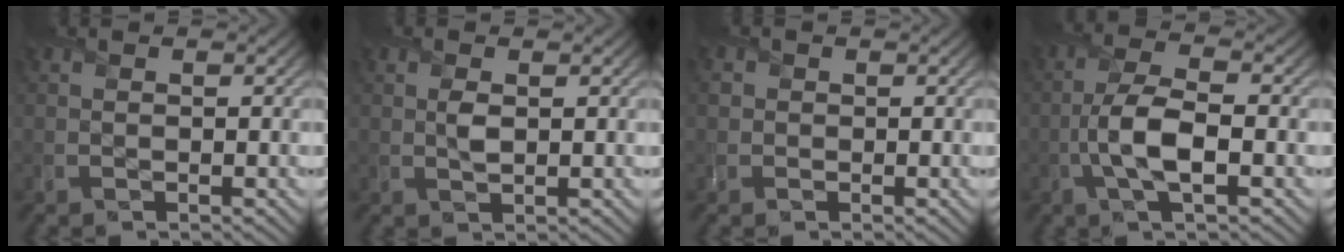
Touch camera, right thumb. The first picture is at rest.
{"total": 1.6, "force": [0.4, 0.7, 1.4], "torque": [-0.032, -0.001, 0.008]}
{"total": 1.1, "force": [0.2, 1.1, 0.0], "torque": [-0.001, -0.002, -0.001]}
{"total": 6.6, "force": [-1.8, 2.4, 5.9], "torque": [-0.124, 0.005, -0.044]}